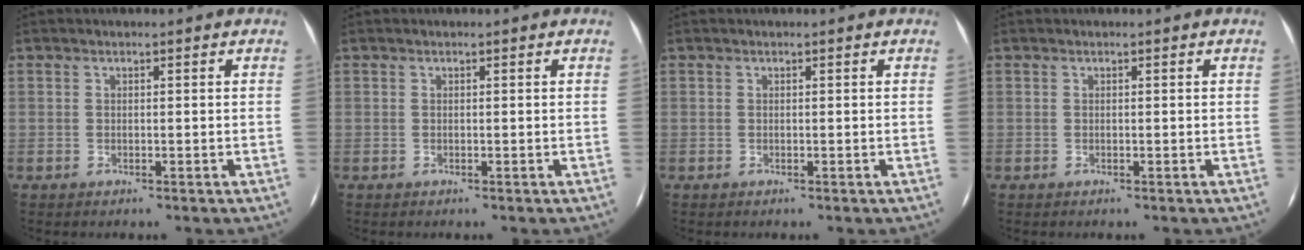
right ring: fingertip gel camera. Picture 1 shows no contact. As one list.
[{"total": 0.0}, {"total": 0.0}, {"total": 0.0}]